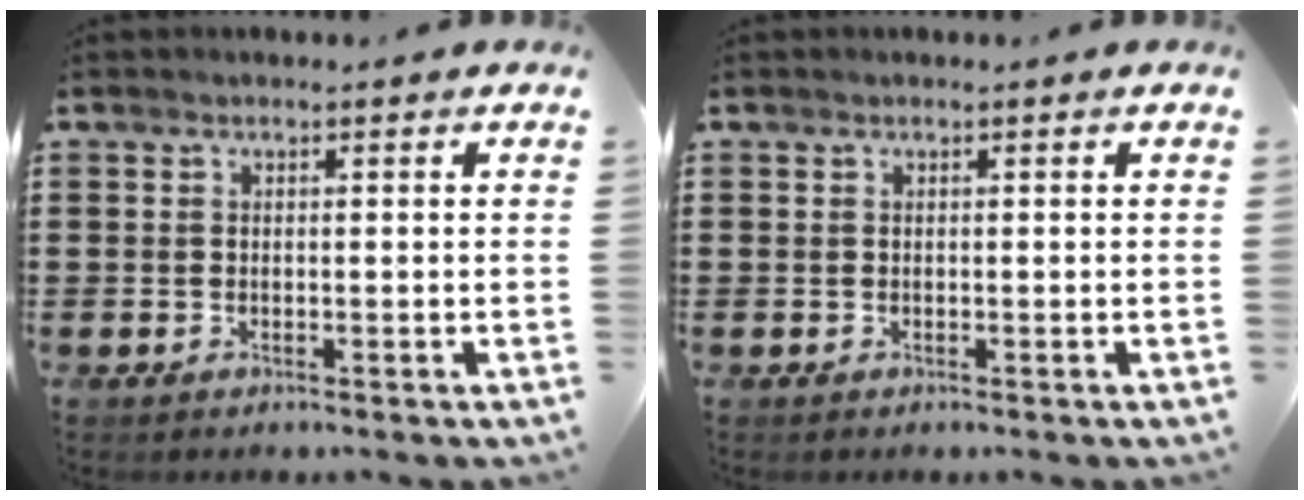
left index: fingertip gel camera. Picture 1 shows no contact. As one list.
[{"total": 0.0}]